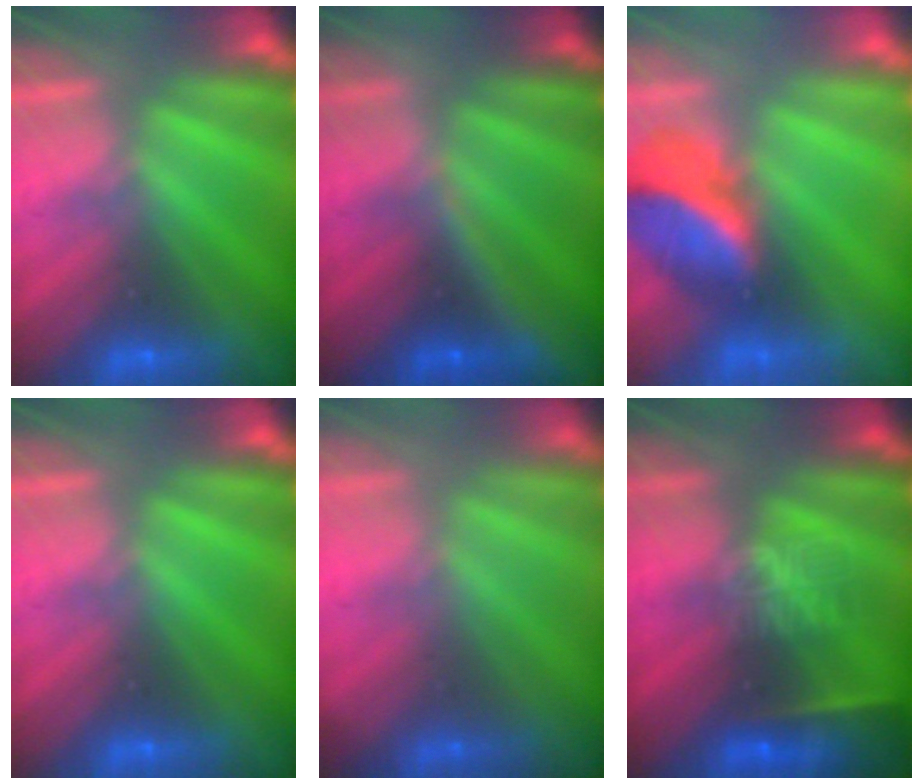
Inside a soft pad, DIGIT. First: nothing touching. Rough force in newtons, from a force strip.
{"total": 3.1}
{"total": 2.5}
{"total": 0.0}
{"total": 1.1}
{"total": 9.0}